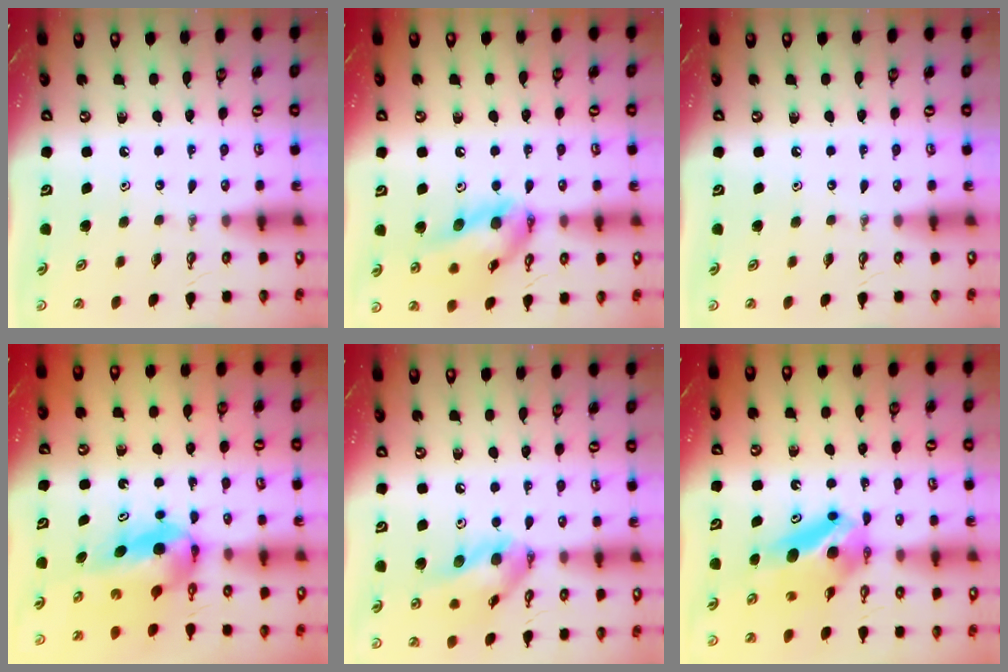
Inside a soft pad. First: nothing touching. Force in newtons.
{"total": 14.2, "press": 14.2, "slide": 1.2}
{"total": 0.0}
{"total": 5.7, "press": 5.4, "slide": 2.0}
{"total": 14.0, "press": 13.8, "slide": 2.5}
{"total": 8.1, "press": 6.0, "slide": 5.4}